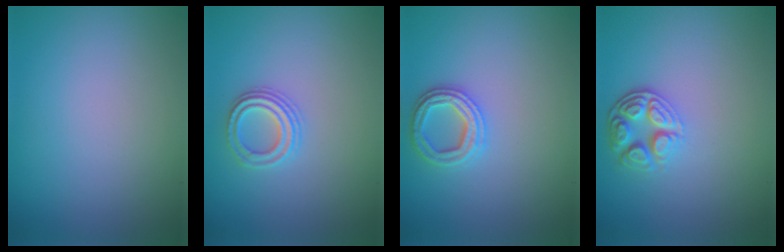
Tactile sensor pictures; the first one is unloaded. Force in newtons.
{"total": 2.3, "press": 2.2, "slide": 0.6}
{"total": 2.8, "press": 2.7, "slide": 0.7}
{"total": 3.9, "press": 3.1, "slide": 2.4}